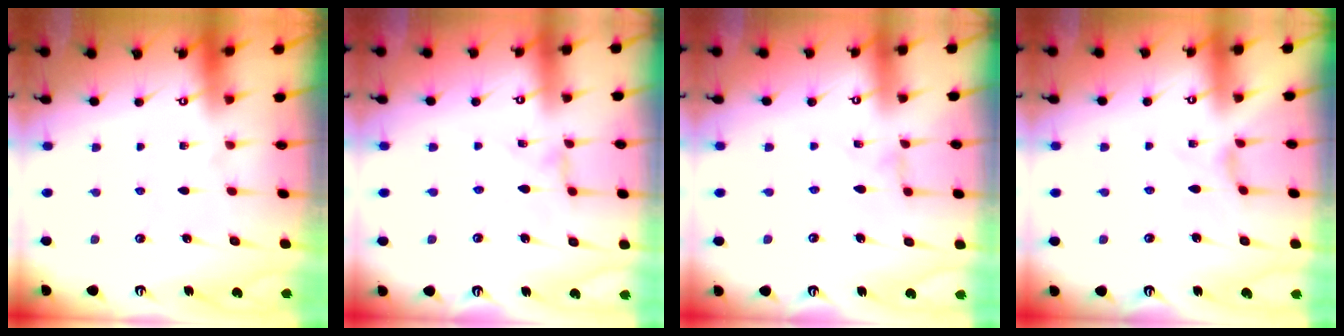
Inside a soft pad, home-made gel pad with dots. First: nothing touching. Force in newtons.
{"total": 0.0}
{"total": 0.0}
{"total": 1.3, "press": 1.2, "slide": 0.4}